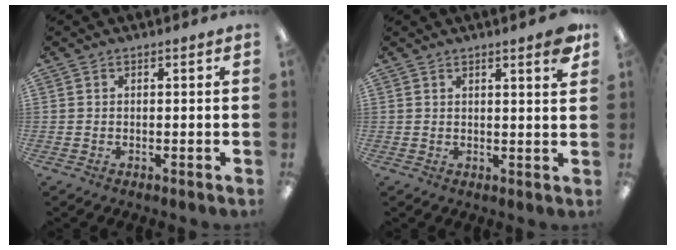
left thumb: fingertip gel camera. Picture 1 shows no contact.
{"total": 4.3, "force": [3.1, 0.2, 3.0], "torque": [-0.041, -0.017, 0.048]}